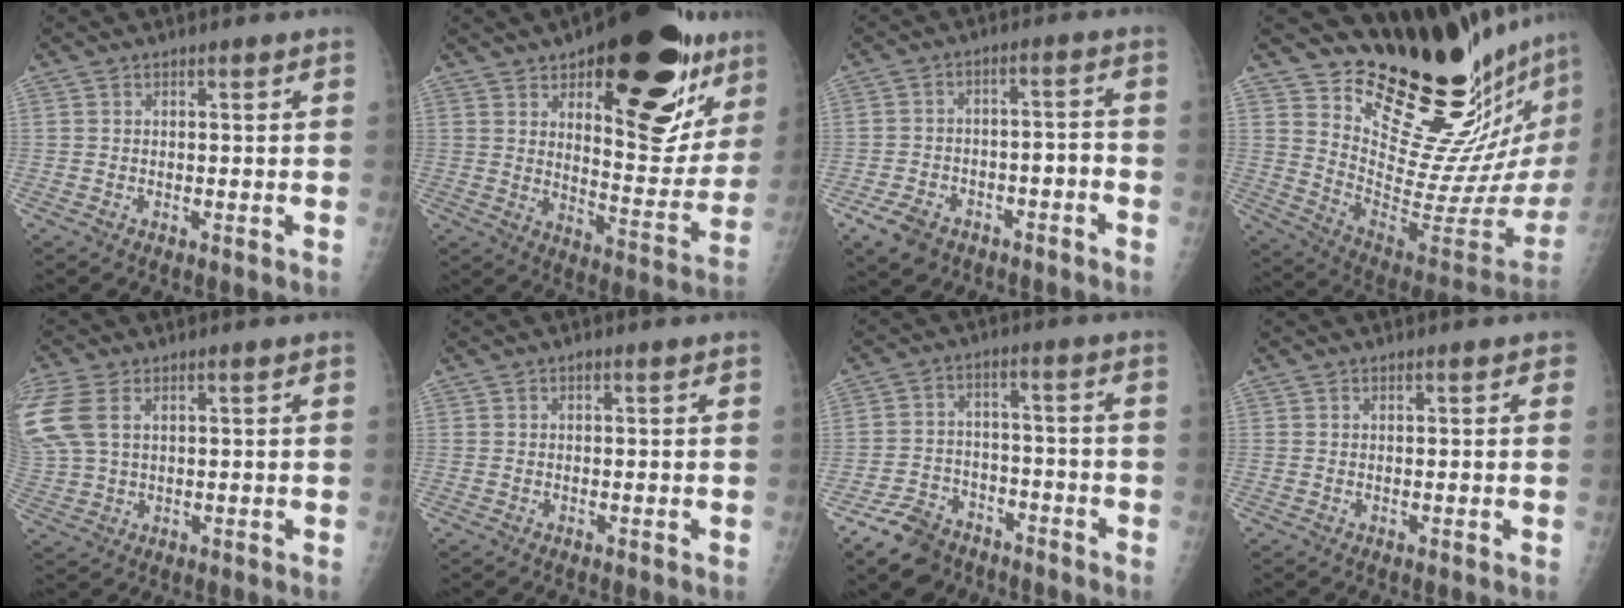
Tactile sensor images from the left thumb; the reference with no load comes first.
{"total": 25.4, "force": [13.3, 10.4, 19.0], "torque": [-0.204, -0.055, 0.191]}
{"total": 8.4, "force": [-5.1, 5.0, 4.3], "torque": [-0.062, 0.045, -0.077]}
{"total": 24.0, "force": [20.6, 4.6, 11.5], "torque": [-0.125, -0.198, 0.307]}
{"total": 10.6, "force": [3.5, 6.5, 7.6], "torque": [-0.217, 0.007, 0.078]}
{"total": 0.5, "force": [0.3, 0.3, 0.3], "torque": [-0.002, 0.000, 0.002]}
{"total": 9.9, "force": [-7.3, 6.1, 3.0], "torque": [-0.040, 0.047, -0.122]}
{"total": 0.7, "force": [0.4, 0.5, 0.3], "torque": [0.007, -0.001, 0.002]}